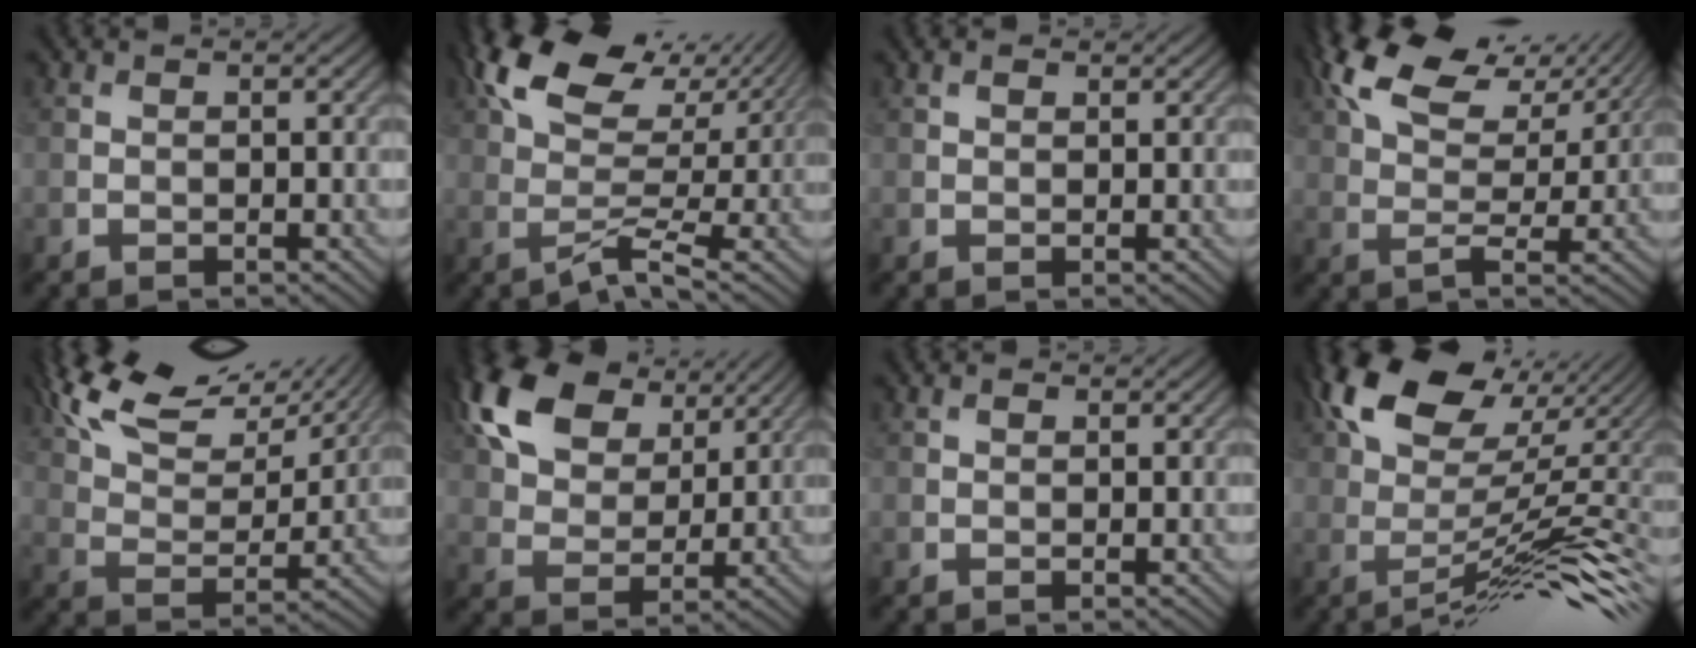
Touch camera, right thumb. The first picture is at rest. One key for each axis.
{"total": 12.3, "fx": 5.2, "fy": 5.4, "fz": 9.7, "tx": -0.169, "ty": 0.008, "tz": 0.088}
{"total": 1.4, "fx": 1.0, "fy": 0.7, "fz": 0.5, "tx": -0.012, "ty": 0.000, "tz": 0.022}
{"total": 12.0, "fx": 7.0, "fy": 5.1, "fz": 8.4, "tx": -0.172, "ty": 0.014, "tz": 0.121}
{"total": 13.9, "fx": 10.1, "fy": 5.1, "fz": 8.2, "tx": -0.168, "ty": 0.012, "tz": 0.177}
{"total": 13.0, "fx": 7.2, "fy": 8.0, "fz": 7.3, "tx": -0.165, "ty": 0.025, "tz": 0.134}
{"total": 1.0, "fx": 0.8, "fy": 0.5, "fz": 0.4, "tx": -0.008, "ty": 0.000, "tz": 0.017}
{"total": 15.3, "fx": 2.5, "fy": 6.8, "fz": 13.4, "tx": -0.205, "ty": 0.024, "tz": 0.053}